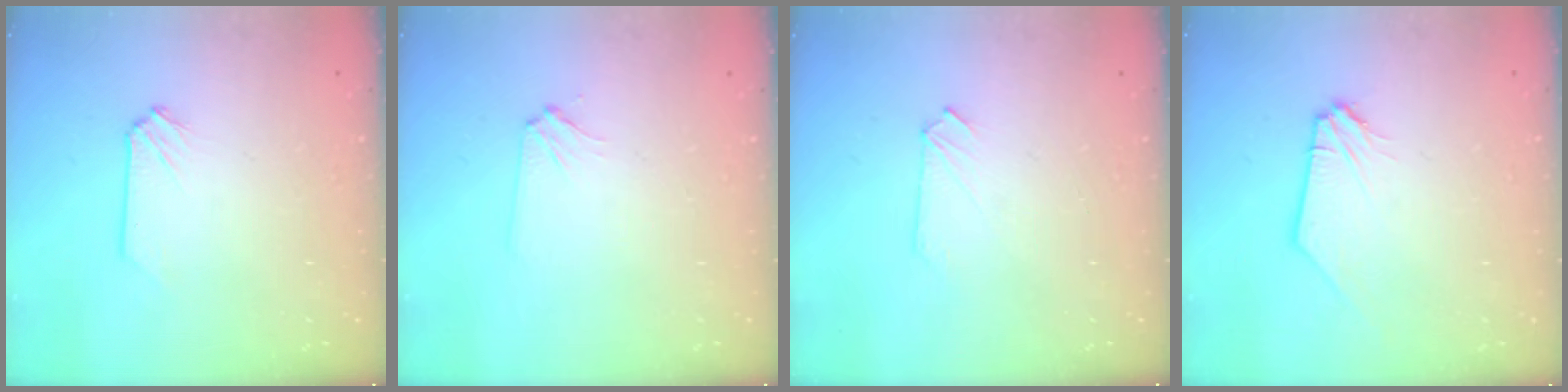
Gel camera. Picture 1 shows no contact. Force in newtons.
{"total": 3.7, "press": 3.6, "slide": 0.6}
{"total": 2.6, "press": 2.6, "slide": 0.6}
{"total": 1.2, "press": 1.2, "slide": 0.2}